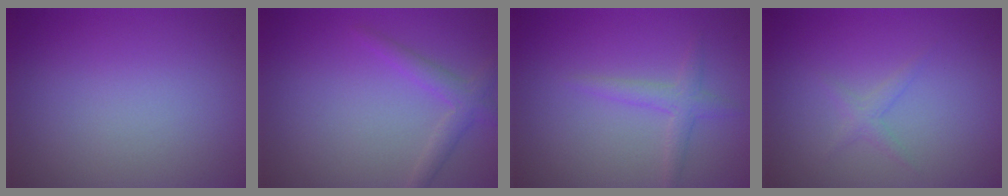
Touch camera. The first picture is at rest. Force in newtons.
{"total": 2.0, "press": 2.0, "slide": 0.2}
{"total": 1.8, "press": 1.8, "slide": 0.1}
{"total": 1.1, "press": 1.1, "slide": 0.1}